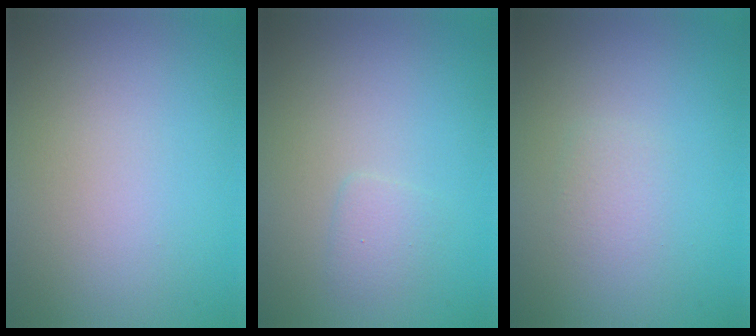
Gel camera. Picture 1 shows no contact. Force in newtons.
{"total": 1.1, "press": 1.1, "slide": 0.1}
{"total": 1.0, "press": 1.0, "slide": 0.0}